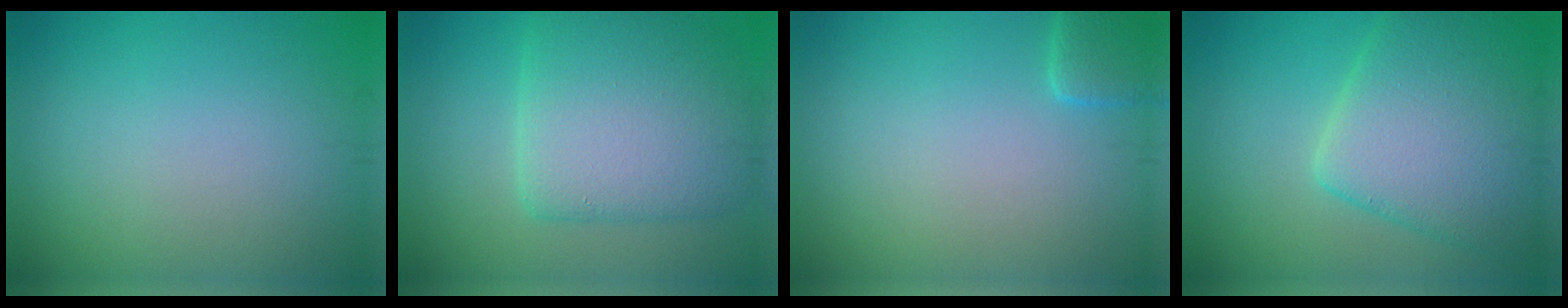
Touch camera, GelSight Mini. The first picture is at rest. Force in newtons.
{"total": 7.7, "press": 7.6, "slide": 0.5}
{"total": 2.0, "press": 2.0, "slide": 0.3}
{"total": 8.9, "press": 8.9, "slide": 0.4}